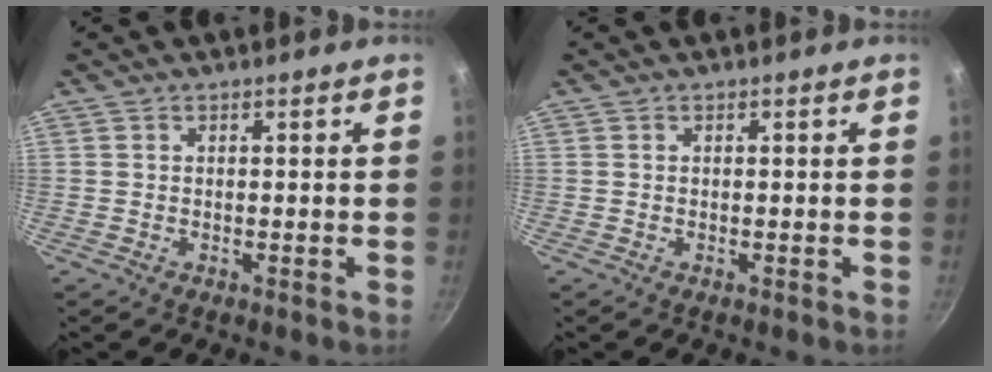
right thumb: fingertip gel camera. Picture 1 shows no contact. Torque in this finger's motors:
{"motor_torque": [0.03, -0.03, 0.23, 0.01, 0.03]}